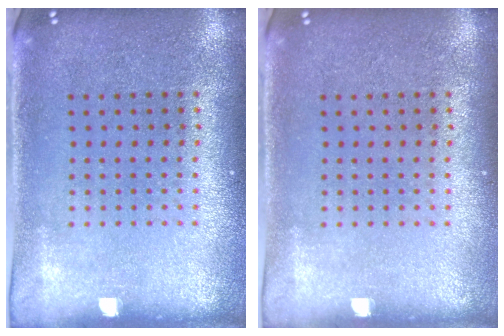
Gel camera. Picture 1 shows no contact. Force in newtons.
{"total": 0.0}